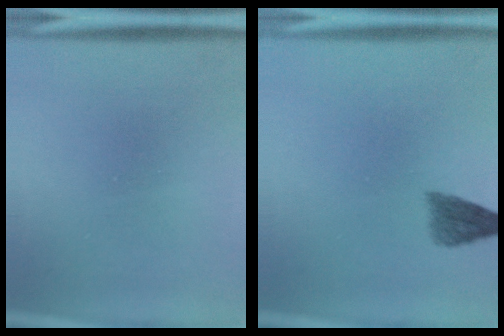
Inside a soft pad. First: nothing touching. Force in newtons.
{"total": 2.9}